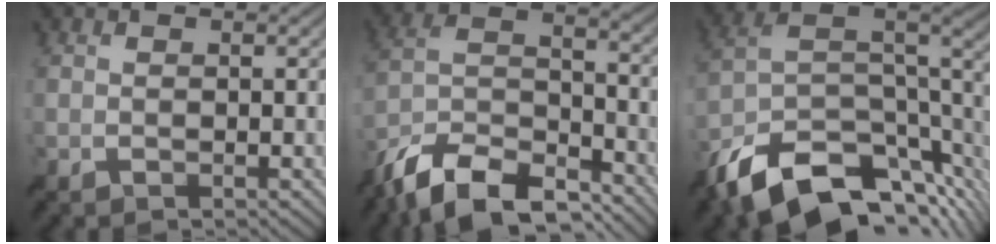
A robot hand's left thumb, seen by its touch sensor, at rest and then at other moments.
{"total": 14.3, "force": [-11.6, 4.8, 7.0], "torque": [-0.163, 0.003, -0.209]}
{"total": 14.6, "force": [-8.6, 6.9, 9.7], "torque": [-0.220, -0.012, -0.141]}